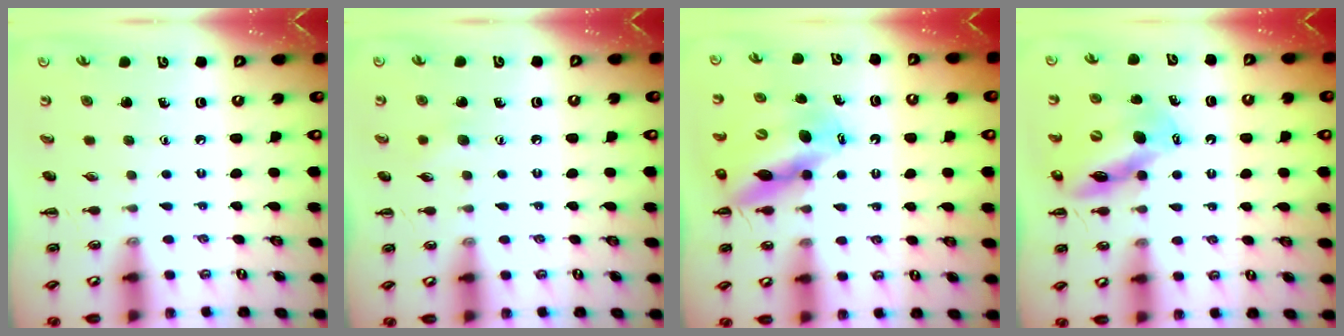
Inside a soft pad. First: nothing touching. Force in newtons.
{"total": 4.8, "press": 4.7, "slide": 1.2}
{"total": 13.4, "press": 13.0, "slide": 3.5}
{"total": 12.1, "press": 11.5, "slide": 3.5}